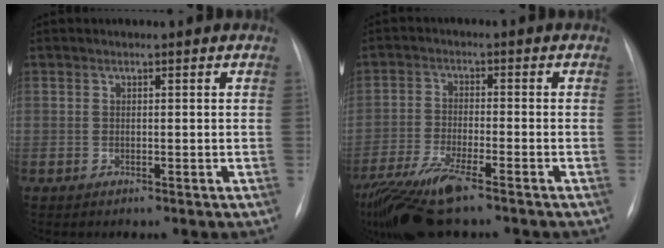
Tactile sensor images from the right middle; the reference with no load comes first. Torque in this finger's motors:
{"motor_torque": [1.05, -1.03, 0.53, 0.12]}